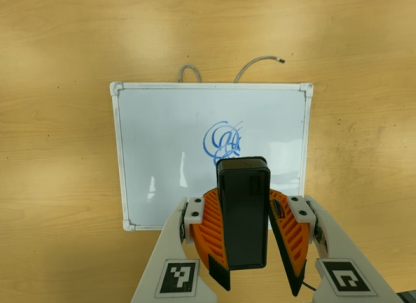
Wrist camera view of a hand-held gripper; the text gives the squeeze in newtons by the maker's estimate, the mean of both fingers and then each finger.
{"total": 7.7, "left": 8.7, "right": 6.8}